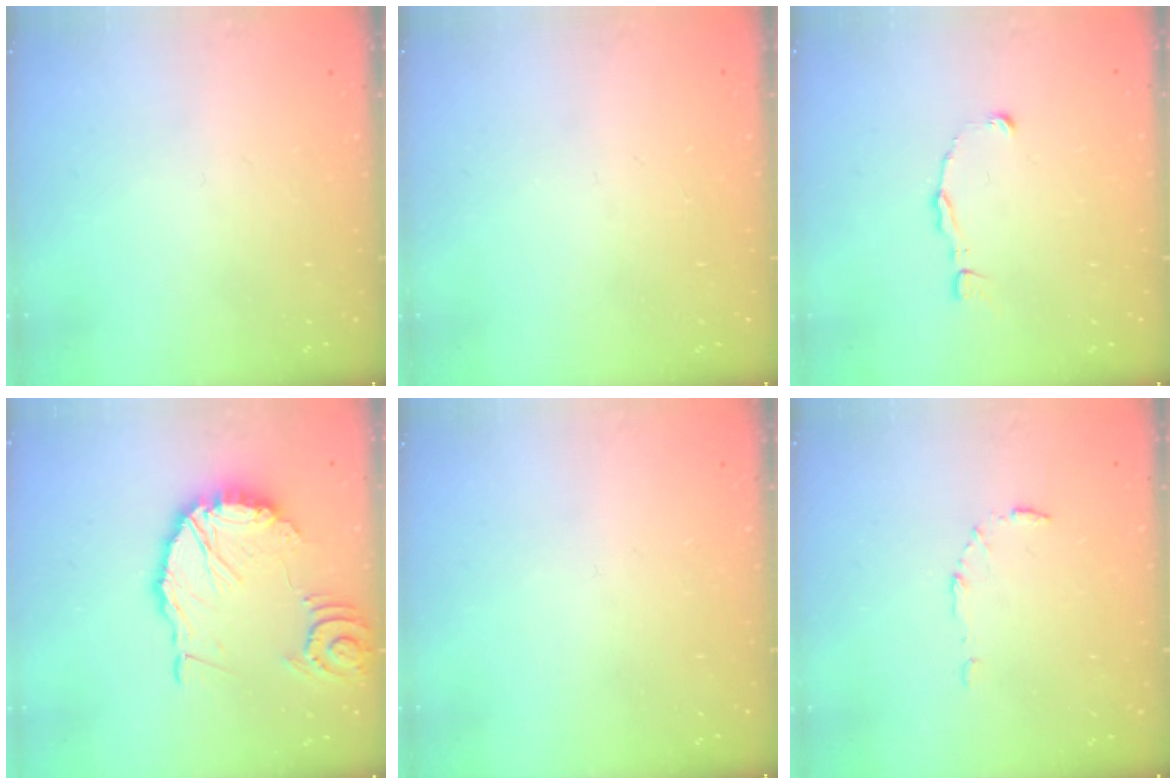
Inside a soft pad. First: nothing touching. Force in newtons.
{"total": 1.6, "press": 1.5, "slide": 0.5}
{"total": 1.2, "press": 1.2, "slide": 0.1}
{"total": 18.2, "press": 18.0, "slide": 2.3}
{"total": 0.0}
{"total": 4.9, "press": 4.9, "slide": 0.4}